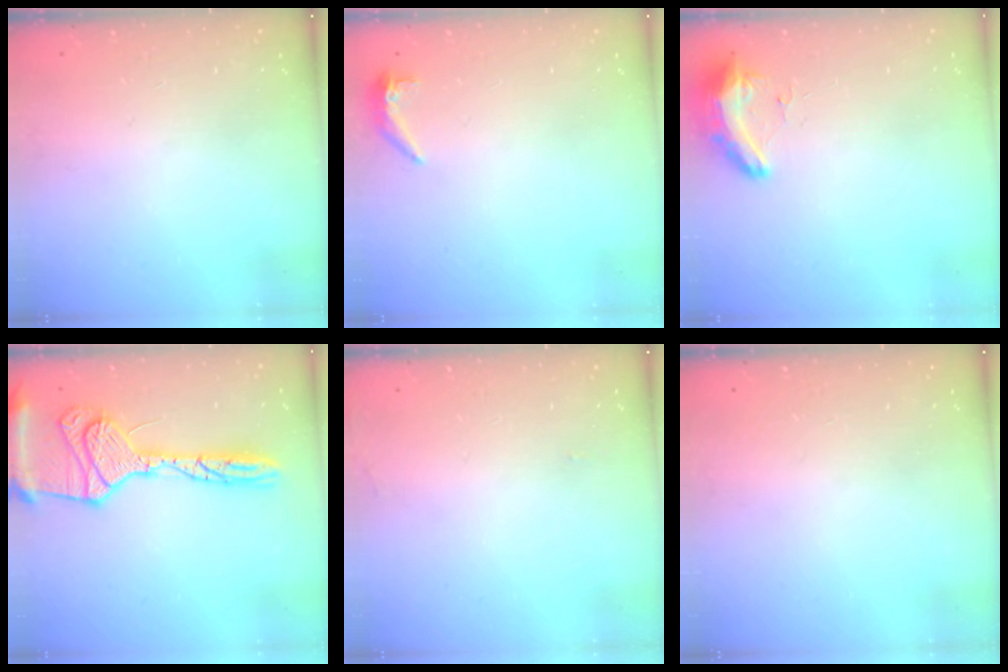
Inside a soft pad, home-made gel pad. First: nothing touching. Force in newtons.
{"total": 9.6, "press": 5.9, "slide": 7.6}
{"total": 8.3, "press": 8.3, "slide": 0.9}
{"total": 20.7, "press": 20.5, "slide": 2.4}
{"total": 14.1, "press": 4.0, "slide": 13.5}
{"total": 0.0}